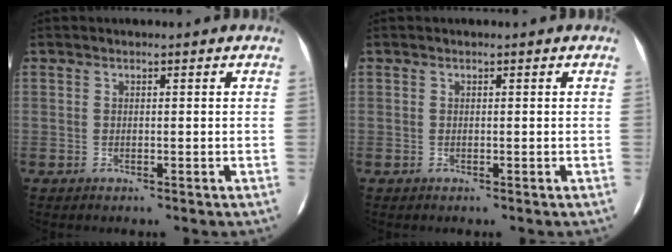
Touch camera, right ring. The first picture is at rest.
{"total": 0.0}